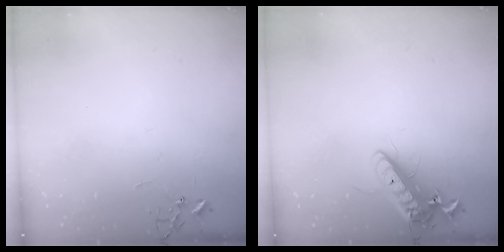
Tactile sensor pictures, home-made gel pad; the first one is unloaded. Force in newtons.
{"total": 14.0, "press": 13.7, "slide": 2.8}